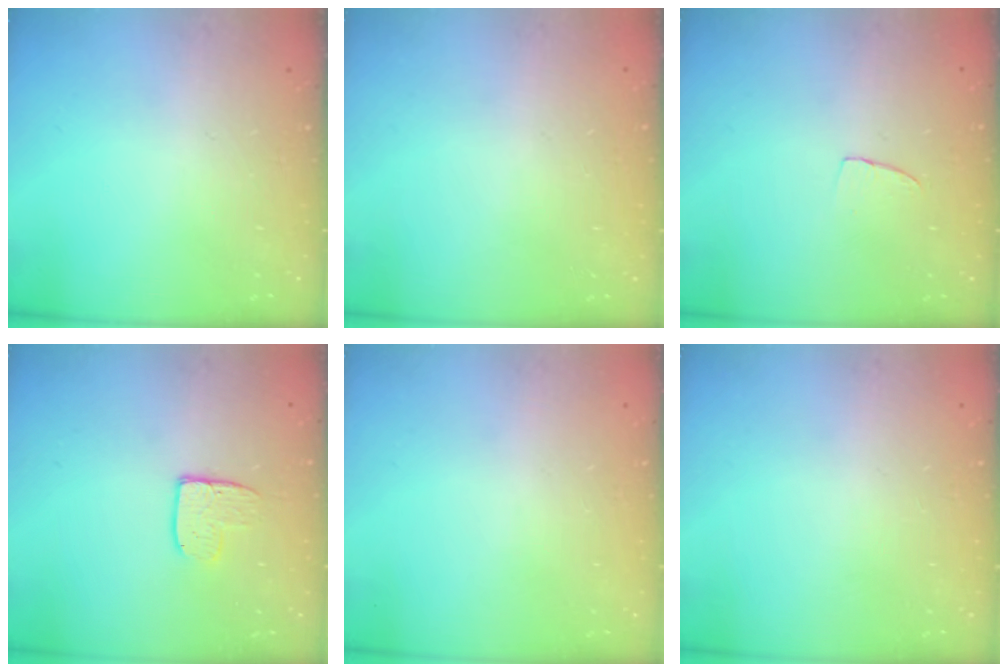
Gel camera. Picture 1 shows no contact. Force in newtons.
{"total": 0.0}
{"total": 3.7, "press": 3.7, "slide": 0.2}
{"total": 7.9, "press": 7.9, "slide": 0.6}
{"total": 0.0}
{"total": 0.0}